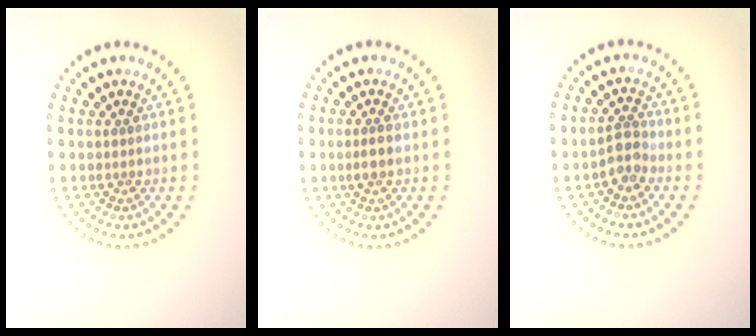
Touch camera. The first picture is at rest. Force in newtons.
{"total": 1.4, "press": 1.3, "slide": 0.6}
{"total": 2.2, "press": 1.9, "slide": 1.1}